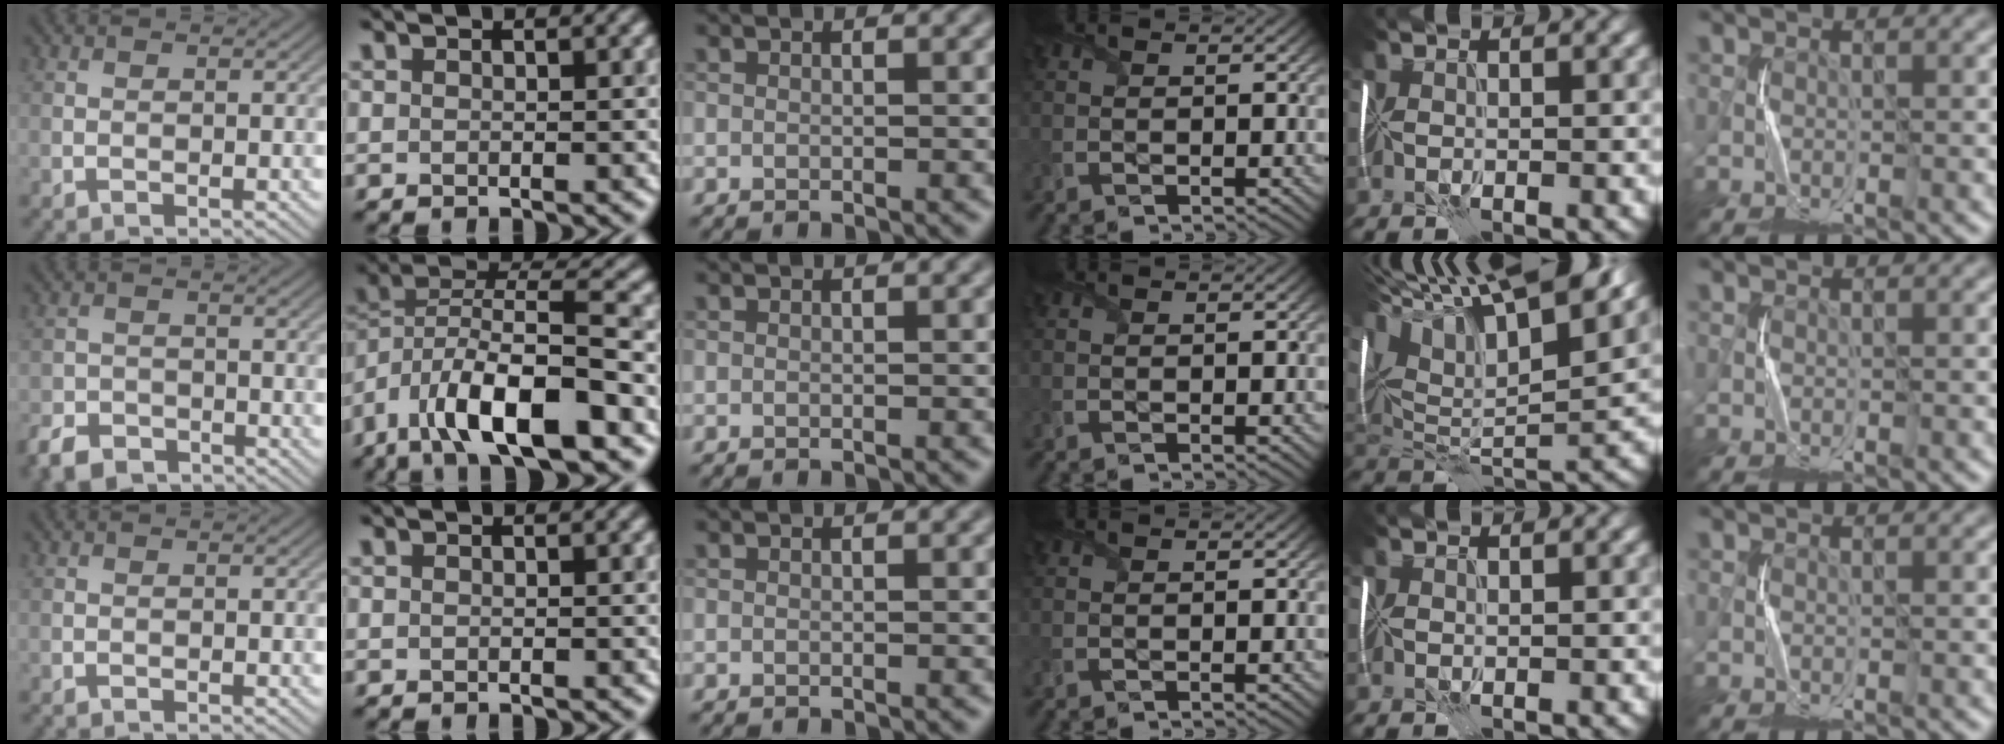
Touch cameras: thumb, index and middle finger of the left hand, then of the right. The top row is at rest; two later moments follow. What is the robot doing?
{"motion": "fold", "object": "plastic wrap"}